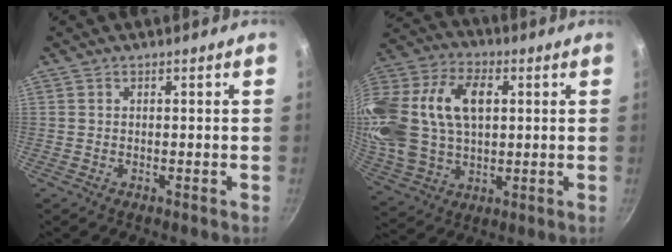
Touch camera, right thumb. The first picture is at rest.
{"total": 24.7, "force": [4.9, 16.2, 18.0], "torque": [-0.375, 0.018, 0.089]}